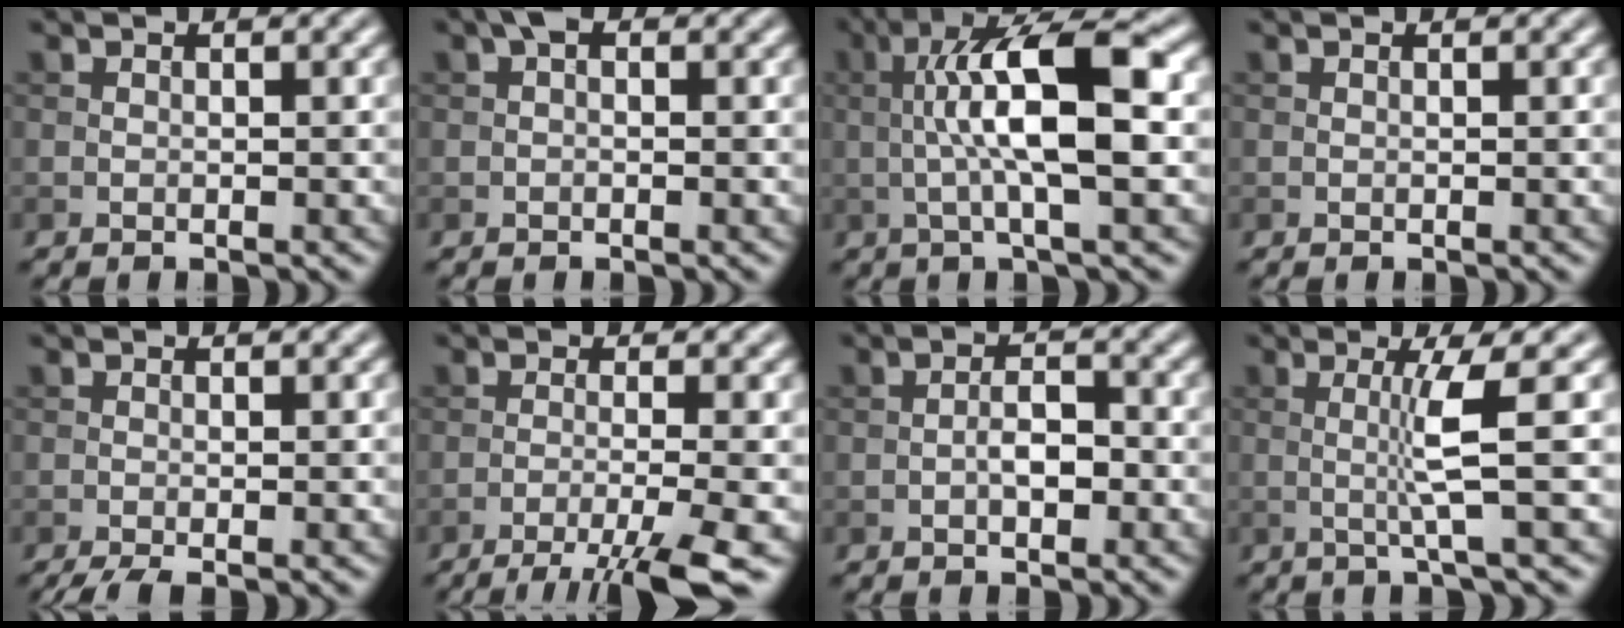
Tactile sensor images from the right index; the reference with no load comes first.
{"total": 1.1, "force": [0.2, 0.6, 0.9], "torque": [-0.013, 0.006, -0.002]}
{"total": 9.2, "force": [0.5, 2.3, 8.9], "torque": [-0.148, 0.012, 0.006]}
{"total": 0.0}
{"total": 2.2, "force": [-1.5, 0.4, 1.5], "torque": [-0.027, -0.006, -0.032]}
{"total": 6.2, "force": [-3.5, 0.8, 5.0], "torque": [-0.069, -0.001, -0.069]}
{"total": 2.2, "force": [-0.7, 1.0, 1.9], "torque": [-0.033, 0.004, -0.016]}
{"total": 3.6, "force": [0.2, 0.1, 3.6], "torque": [-0.071, -0.002, 0.002]}